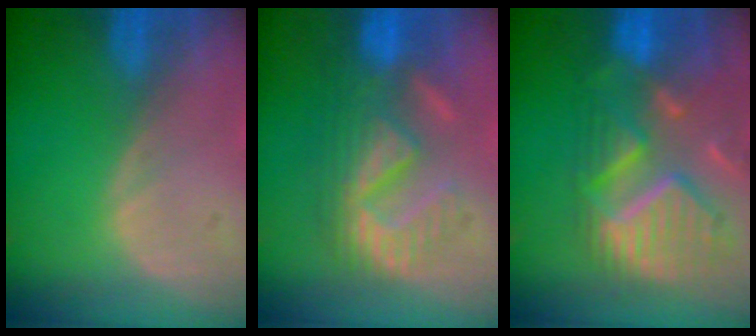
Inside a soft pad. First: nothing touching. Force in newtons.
{"total": 9.1, "press": 8.9, "slide": 1.9}
{"total": 11.8, "press": 10.4, "slide": 5.6}